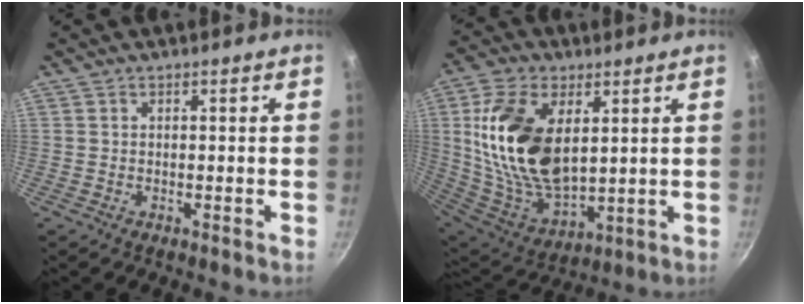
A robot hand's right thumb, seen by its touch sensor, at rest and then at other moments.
{"total": 21.2, "force": [4.7, 12.1, 16.7], "torque": [-0.309, -0.025, 0.102]}